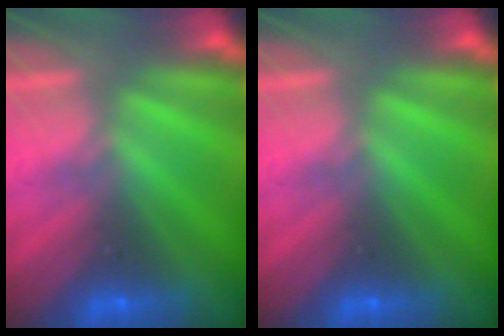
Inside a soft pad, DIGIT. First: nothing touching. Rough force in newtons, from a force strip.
{"total": 0.0}